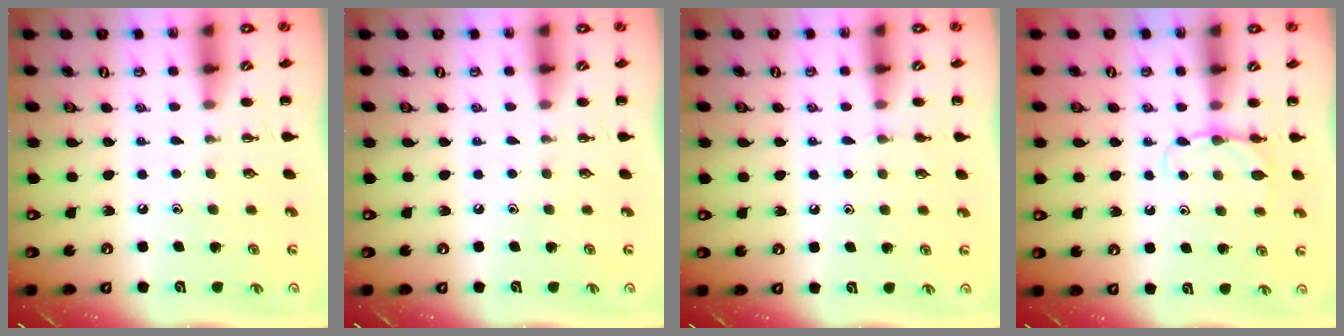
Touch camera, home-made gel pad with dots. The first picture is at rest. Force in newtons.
{"total": 0.0}
{"total": 3.9, "press": 3.7, "slide": 1.4}
{"total": 4.6, "press": 4.3, "slide": 1.5}